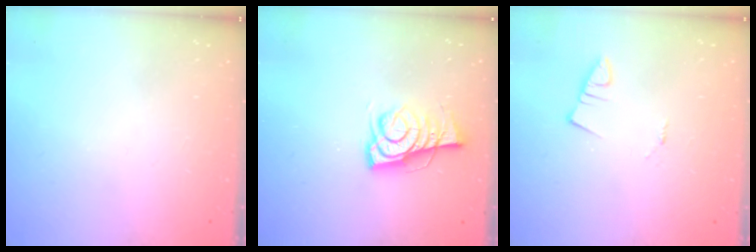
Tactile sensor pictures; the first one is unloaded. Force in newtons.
{"total": 6.7, "press": 6.6, "slide": 1.0}
{"total": 1.0, "press": 1.0, "slide": 0.1}